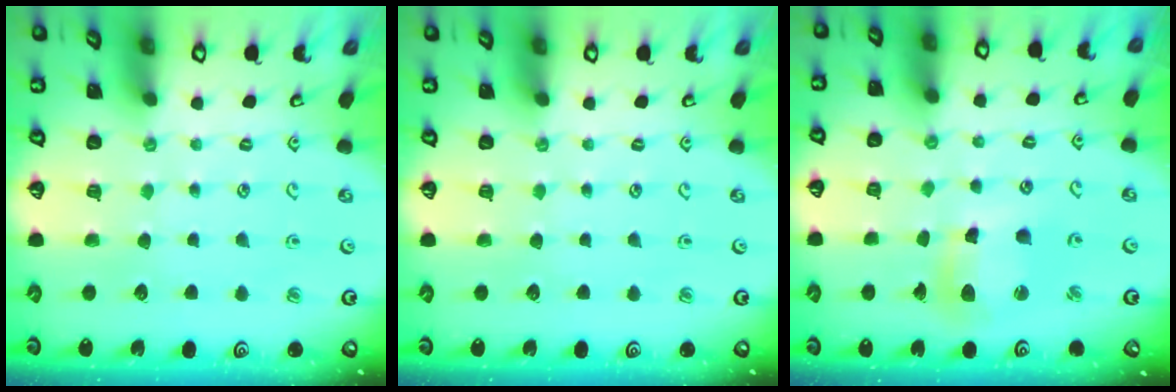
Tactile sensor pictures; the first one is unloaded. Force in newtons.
{"total": 0.0}
{"total": 11.0, "press": 10.9, "slide": 1.4}